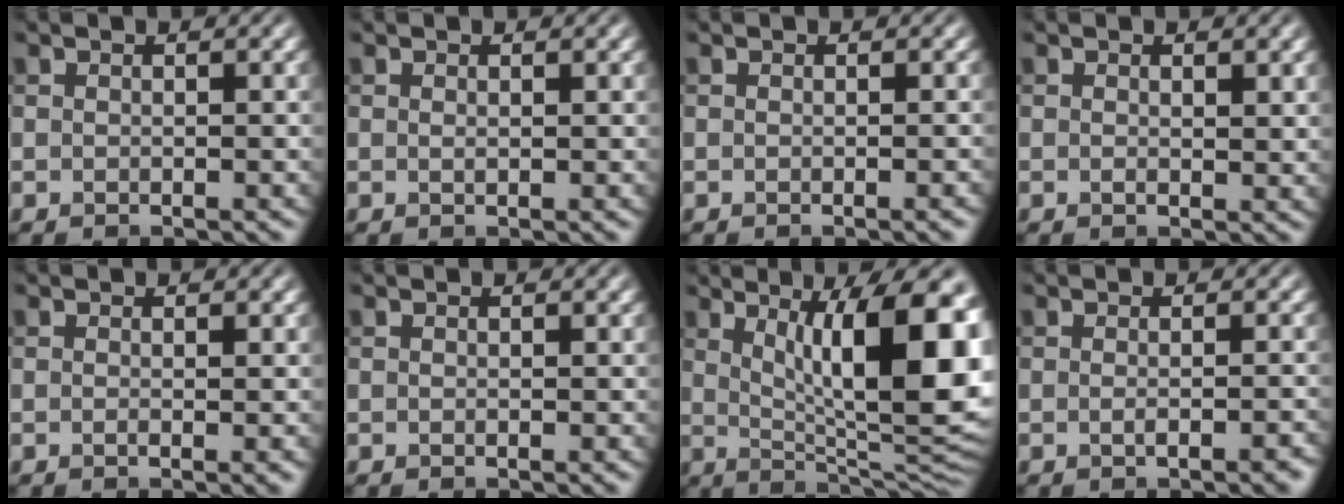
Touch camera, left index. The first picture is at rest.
{"total": 0.5, "force": [0.2, 0.1, 0.4], "torque": [-0.006, -0.002, 0.004]}
{"total": 1.0, "force": [-0.2, 0.3, 0.9], "torque": [-0.005, 0.001, -0.005]}
{"total": 1.3, "force": [0.4, 0.4, 1.2], "torque": [-0.015, -0.006, 0.006]}
{"total": 1.3, "force": [-0.1, 0.3, 1.3], "torque": [-0.014, -0.002, -0.004]}
{"total": 0.0}
{"total": 13.9, "force": [3.2, 4.2, 12.8], "torque": [-0.157, -0.008, 0.055]}
{"total": 2.6, "force": [-0.4, 0.9, 2.3], "torque": [-0.016, 0.004, -0.007]}